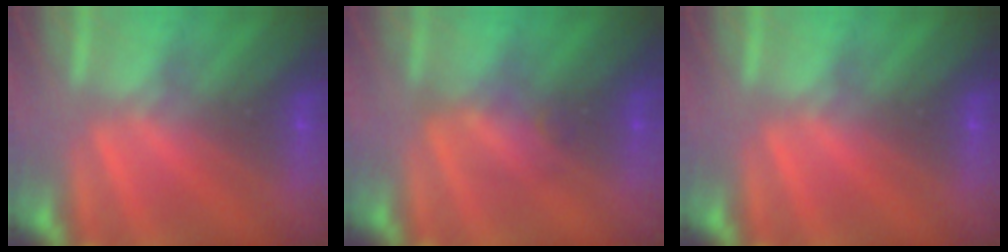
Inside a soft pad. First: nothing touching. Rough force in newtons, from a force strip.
{"total": 2.4}
{"total": 0.0}